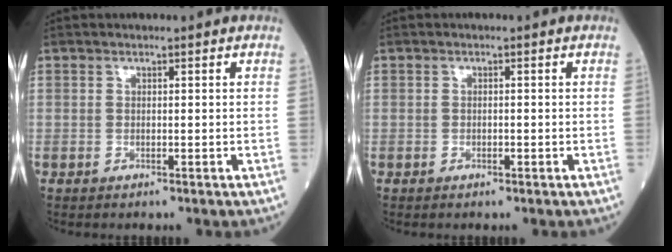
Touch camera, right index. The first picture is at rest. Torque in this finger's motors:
{"motor_torque": [-0.10, 0.04, -0.06, -0.01]}